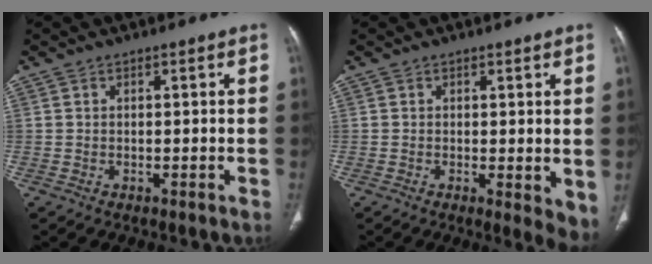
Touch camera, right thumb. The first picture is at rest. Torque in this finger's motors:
{"motor_torque": [-0.12, 0.21, -0.03, 0.05, 0.03]}